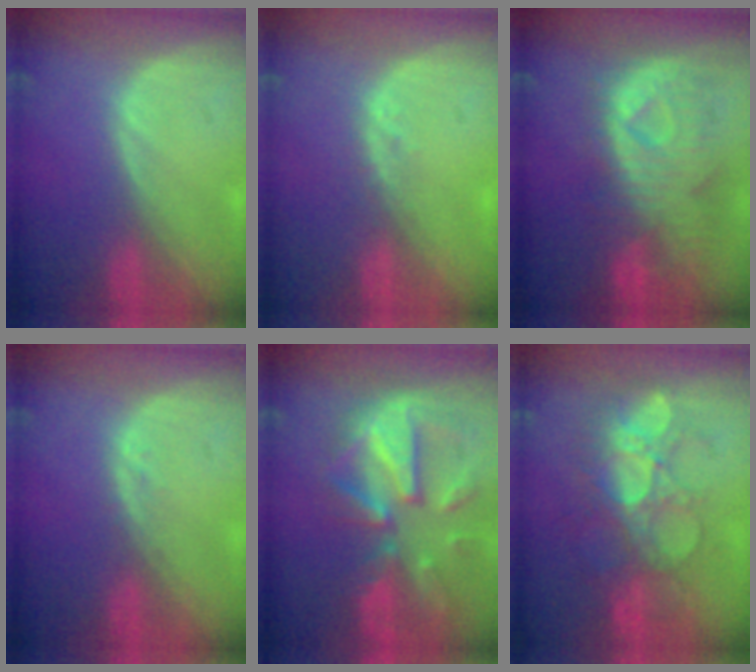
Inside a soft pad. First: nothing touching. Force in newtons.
{"total": 1.8, "press": 1.5, "slide": 1.0}
{"total": 11.0, "press": 9.7, "slide": 5.3}
{"total": 1.0, "press": 1.0, "slide": 0.2}
{"total": 12.2, "press": 10.6, "slide": 5.9}
{"total": 9.3, "press": 8.9, "slide": 2.6}